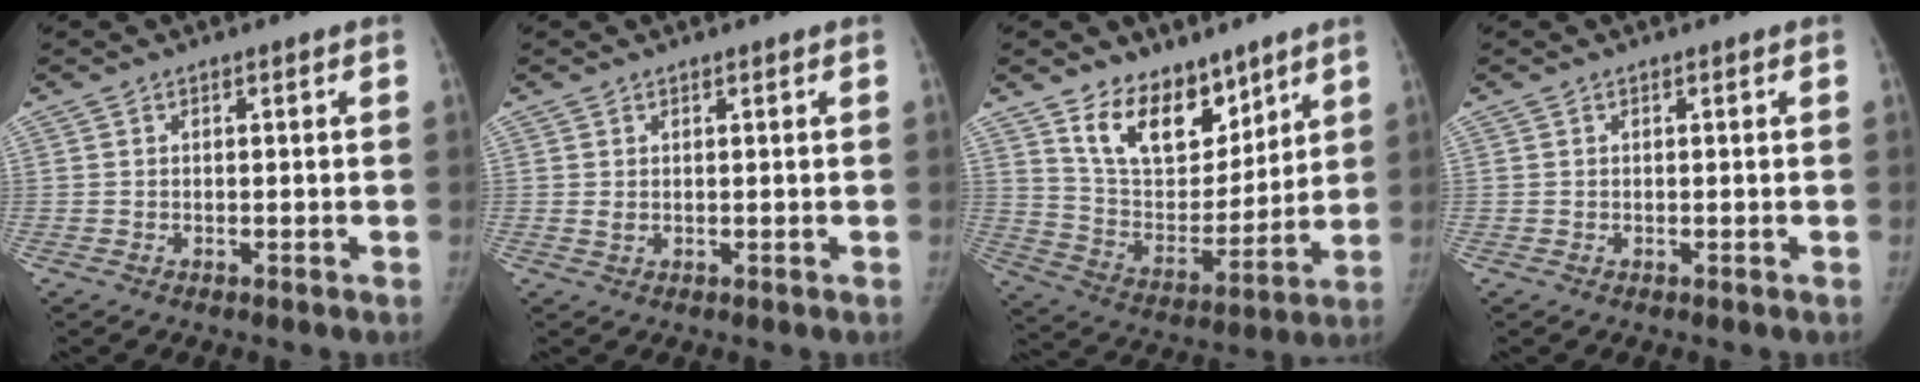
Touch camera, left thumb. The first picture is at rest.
{"total": 1.1, "force": [0.6, 0.4, 0.8], "torque": [-0.015, -0.004, 0.014]}
{"total": 15.4, "force": [10.5, 8.5, 7.5], "torque": [-0.074, -0.074, 0.198]}
{"total": 0.0}